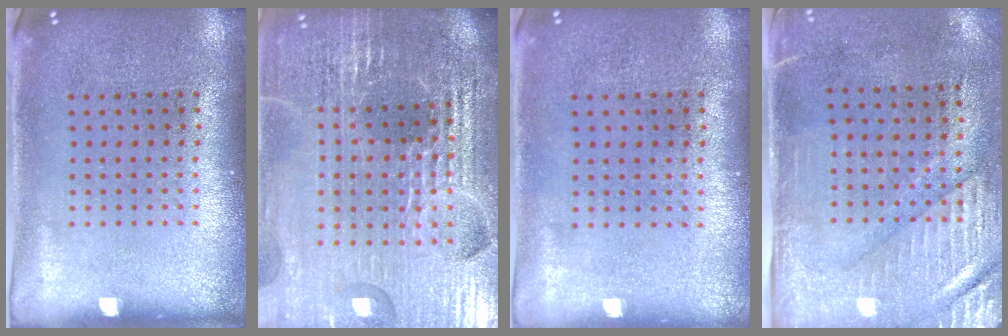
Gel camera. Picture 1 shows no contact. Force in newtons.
{"total": 5.4, "press": 5.0, "slide": 2.2}
{"total": 0.0}
{"total": 3.0, "press": 2.5, "slide": 1.6}